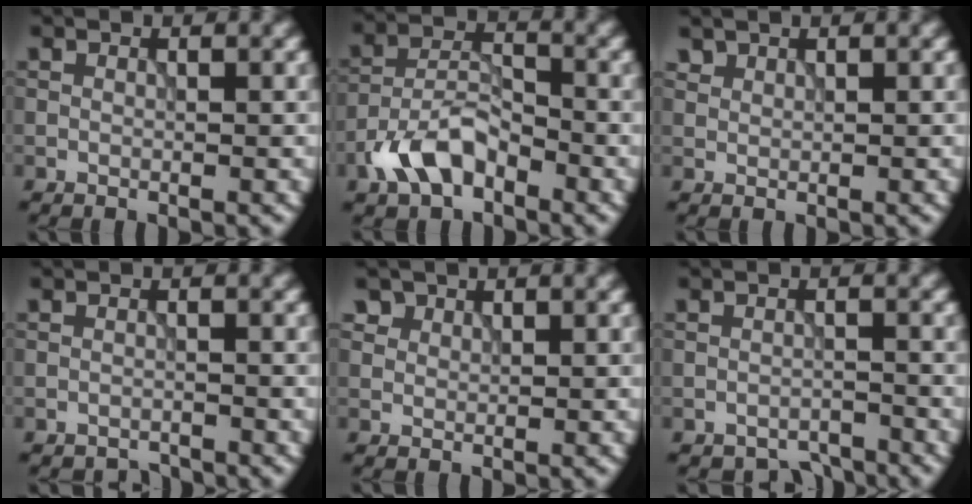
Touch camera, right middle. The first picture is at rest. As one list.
[{"total": 5.0, "force": [-3.1, 2.5, 3.0], "torque": [-0.055, 0.008, -0.067]}, {"total": 1.0, "force": [0.9, 0.5, 0.1], "torque": [-0.007, 0.002, 0.020]}, {"total": 1.1, "force": [-1.0, 0.1, -0.3], "torque": [0.006, -0.006, -0.022]}, {"total": 2.2, "force": [1.5, 1.5, 0.6], "torque": [-0.022, -0.011, 0.041]}, {"total": 2.1, "force": [-2.0, 0.6, 0.0], "torque": [0.008, -0.002, -0.036]}]